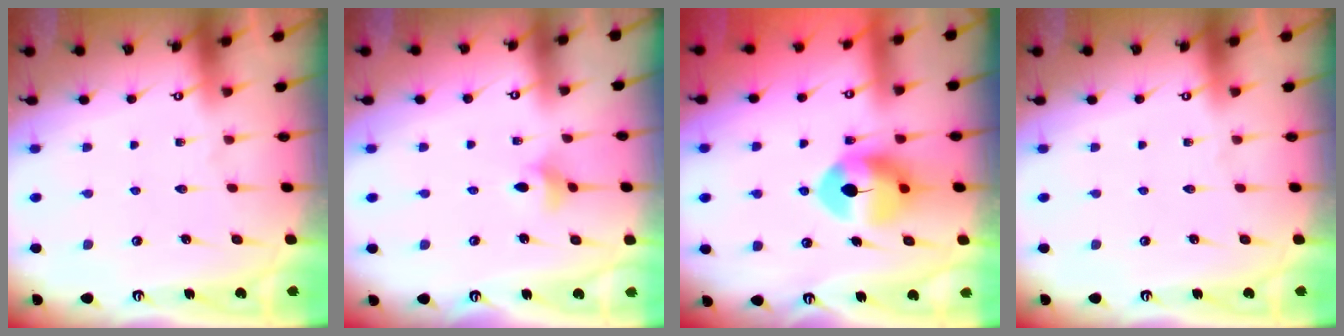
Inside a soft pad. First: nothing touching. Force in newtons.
{"total": 4.8, "press": 4.7, "slide": 1.0}
{"total": 8.8, "press": 8.7, "slide": 1.0}
{"total": 0.0}